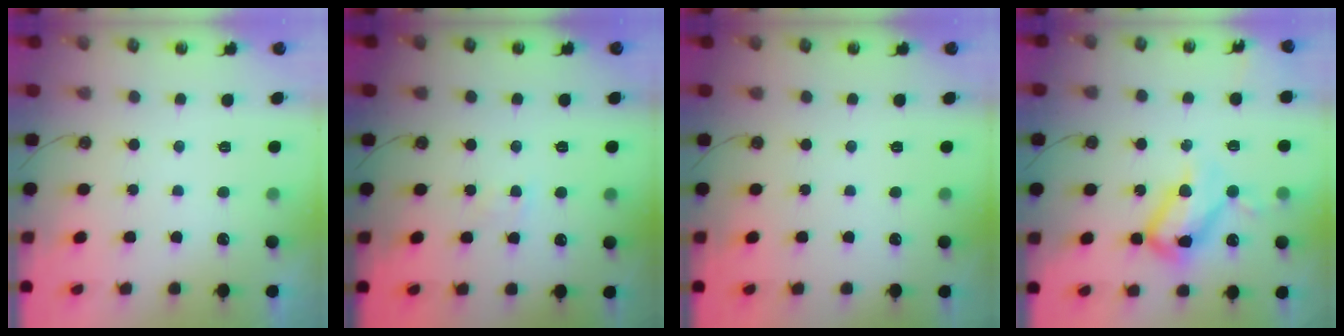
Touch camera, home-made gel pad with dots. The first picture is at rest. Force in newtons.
{"total": 2.4, "press": 2.4, "slide": 0.4}
{"total": 0.0}
{"total": 14.8, "press": 14.7, "slide": 1.5}